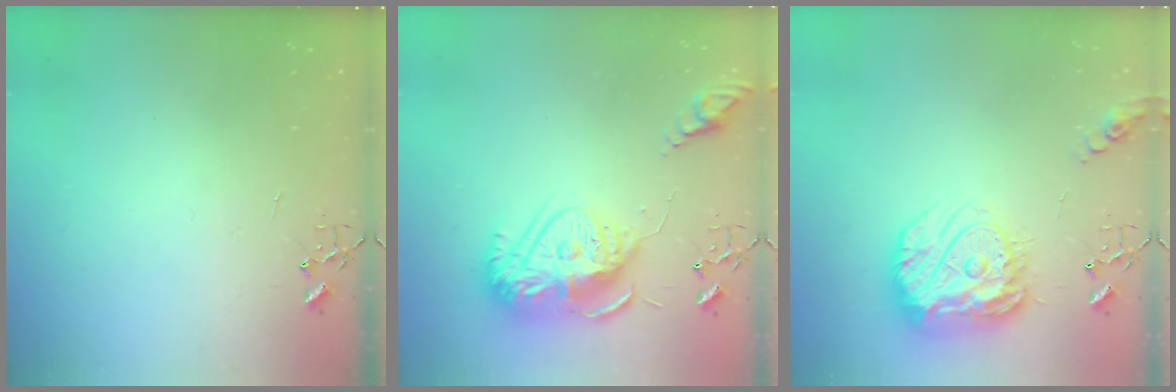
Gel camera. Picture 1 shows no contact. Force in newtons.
{"total": 17.0, "press": 16.9, "slide": 1.5}
{"total": 18.2, "press": 18.1, "slide": 1.7}